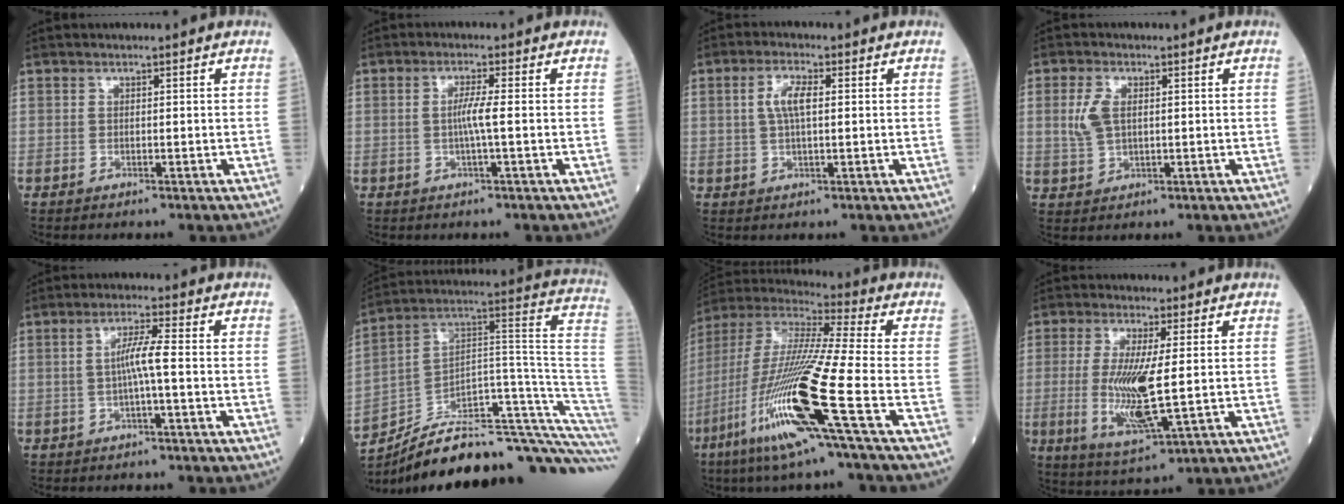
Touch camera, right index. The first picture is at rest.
{"total": 3.0, "force": [-0.2, -0.4, 3.0], "torque": [-0.058, -0.001, -0.005]}
{"total": 4.3, "force": [0.8, 1.2, 4.1], "torque": [-0.084, 0.009, 0.015]}
{"total": 4.2, "force": [0.7, 2.3, 3.5], "torque": [-0.089, 0.005, 0.018]}
{"total": 4.2, "force": [-0.5, -0.3, 4.2], "torque": [-0.077, 0.007, -0.007]}
{"total": 28.4, "force": [-22.4, 3.5, 17.1], "torque": [-0.136, 0.046, -0.322]}
{"total": 20.3, "force": [-8.3, -1.0, 18.5], "torque": [-0.415, -0.045, -0.174]}
{"total": 10.1, "force": [-0.3, 1.4, 10.0], "torque": [-0.218, -0.024, -0.001]}